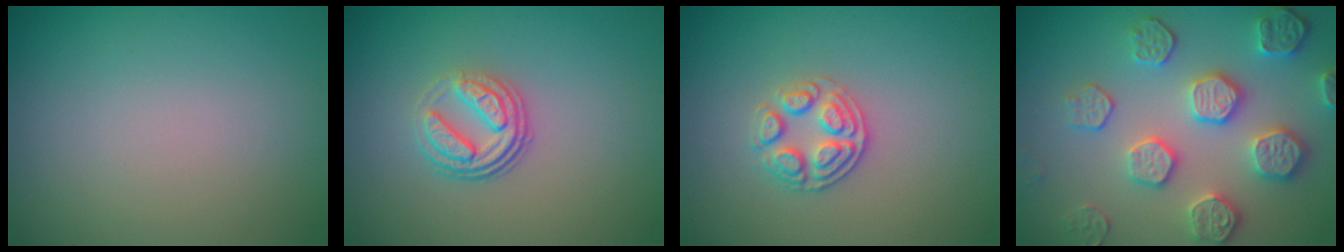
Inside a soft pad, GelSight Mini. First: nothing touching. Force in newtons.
{"total": 3.8, "press": 2.7, "slide": 2.6}
{"total": 2.7, "press": 2.5, "slide": 0.9}
{"total": 5.3, "press": 4.8, "slide": 2.2}